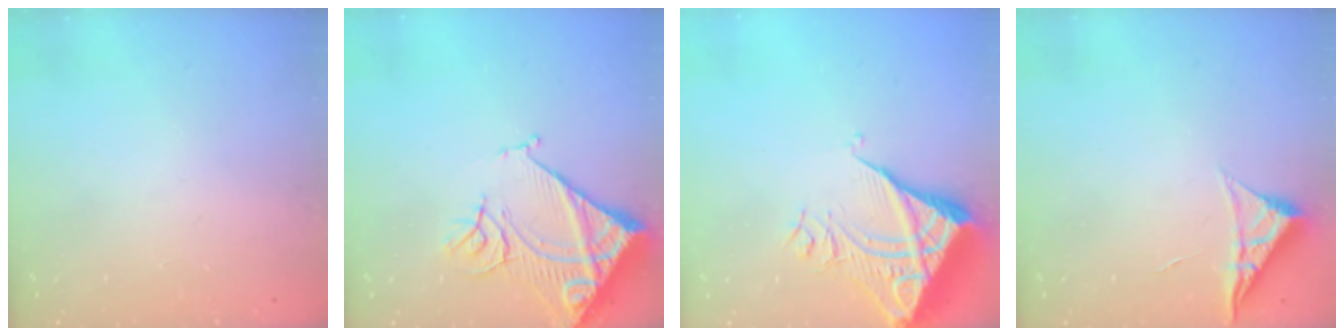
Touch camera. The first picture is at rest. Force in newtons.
{"total": 15.3, "press": 15.2, "slide": 1.8}
{"total": 10.6, "press": 10.6, "slide": 1.1}
{"total": 4.7, "press": 4.7, "slide": 0.7}